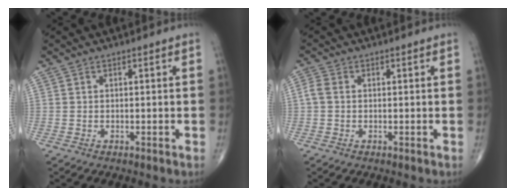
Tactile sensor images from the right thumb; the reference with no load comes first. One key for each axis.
{"total": 2.0, "fx": 0.0, "fy": 1.4, "fz": 1.4, "tx": -0.035, "ty": 0.003, "tz": -0.005}